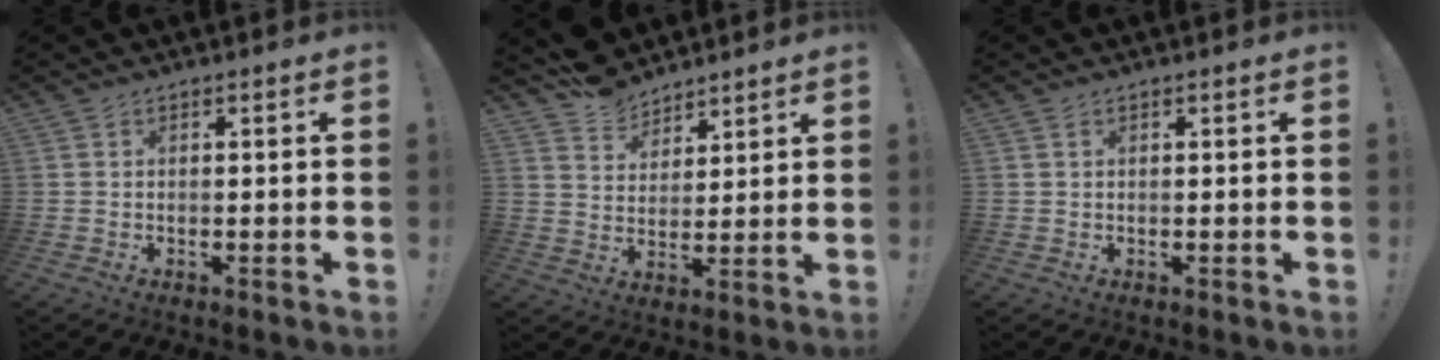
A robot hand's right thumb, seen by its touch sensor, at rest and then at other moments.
{"total": 8.9, "force": [7.4, 4.6, 1.4], "torque": [-0.030, -0.056, 0.144]}
{"total": 0.6, "force": [0.3, 0.2, 0.4], "torque": [-0.002, -0.002, 0.004]}